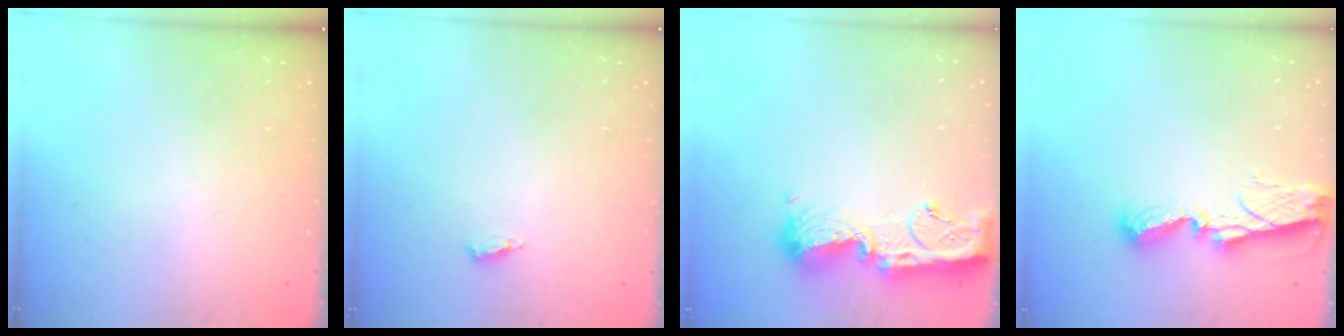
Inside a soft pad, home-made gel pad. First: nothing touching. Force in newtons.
{"total": 2.7, "press": 2.5, "slide": 1.0}
{"total": 14.6, "press": 14.5, "slide": 1.4}
{"total": 8.4, "press": 8.4, "slide": 1.1}